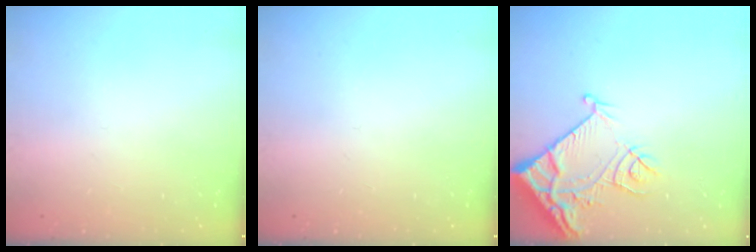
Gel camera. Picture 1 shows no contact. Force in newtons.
{"total": 0.0}
{"total": 12.6, "press": 12.5, "slide": 1.5}